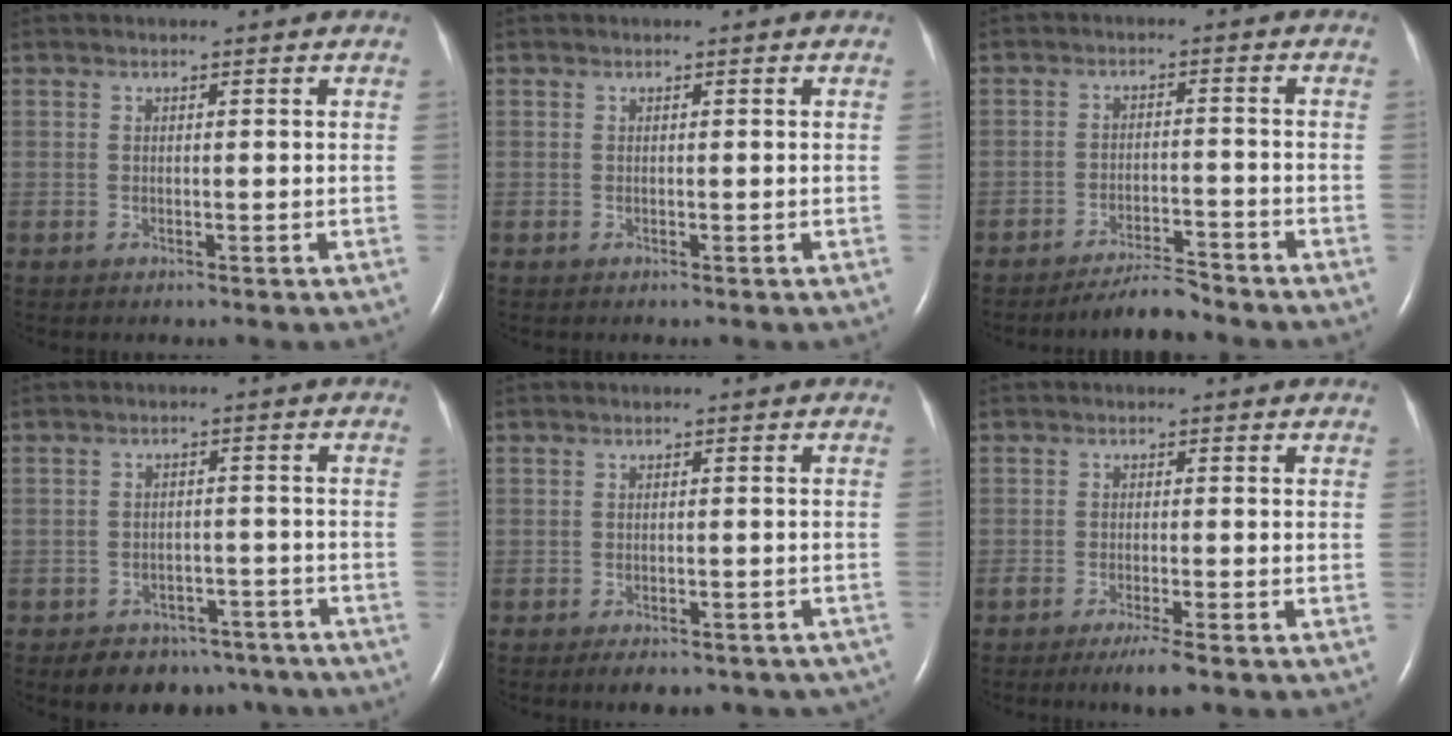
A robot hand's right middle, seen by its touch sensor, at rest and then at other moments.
{"total": 0.0}
{"total": 4.6, "force": [-4.4, 0.2, 1.3], "torque": [-0.024, -0.014, -0.076]}
{"total": 9.5, "force": [-7.3, 5.8, 1.7], "torque": [-0.012, 0.019, -0.076]}
{"total": 10.4, "force": [-8.7, 4.0, 4.1], "torque": [-0.049, 0.006, -0.093]}
{"total": 3.7, "force": [-2.5, 0.1, 2.7], "torque": [-0.050, -0.011, -0.044]}